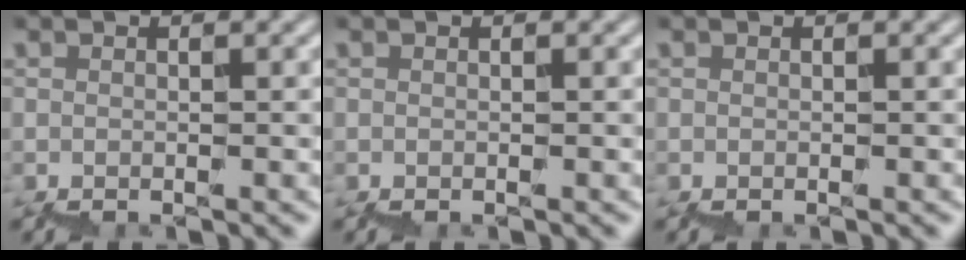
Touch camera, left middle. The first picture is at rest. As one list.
[{"total": 0.0}, {"total": 0.0}]